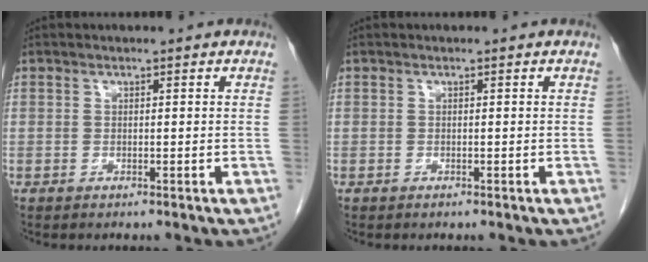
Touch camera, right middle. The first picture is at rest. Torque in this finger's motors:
{"motor_torque": [0.17, -0.36, -0.02, 0.00]}